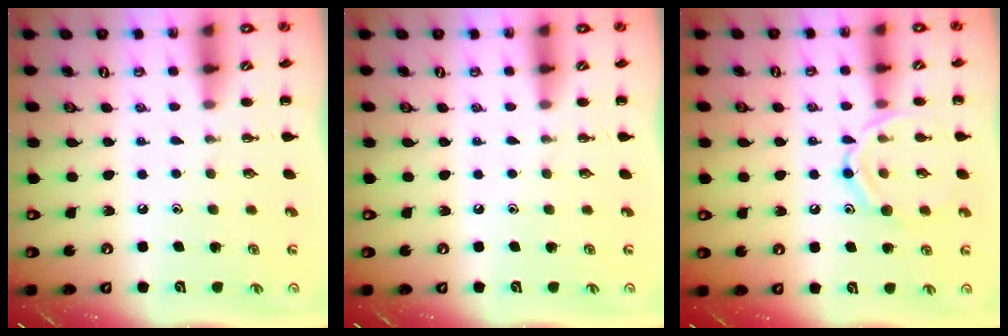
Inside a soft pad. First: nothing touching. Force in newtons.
{"total": 0.0}
{"total": 12.5, "press": 12.5, "slide": 0.8}